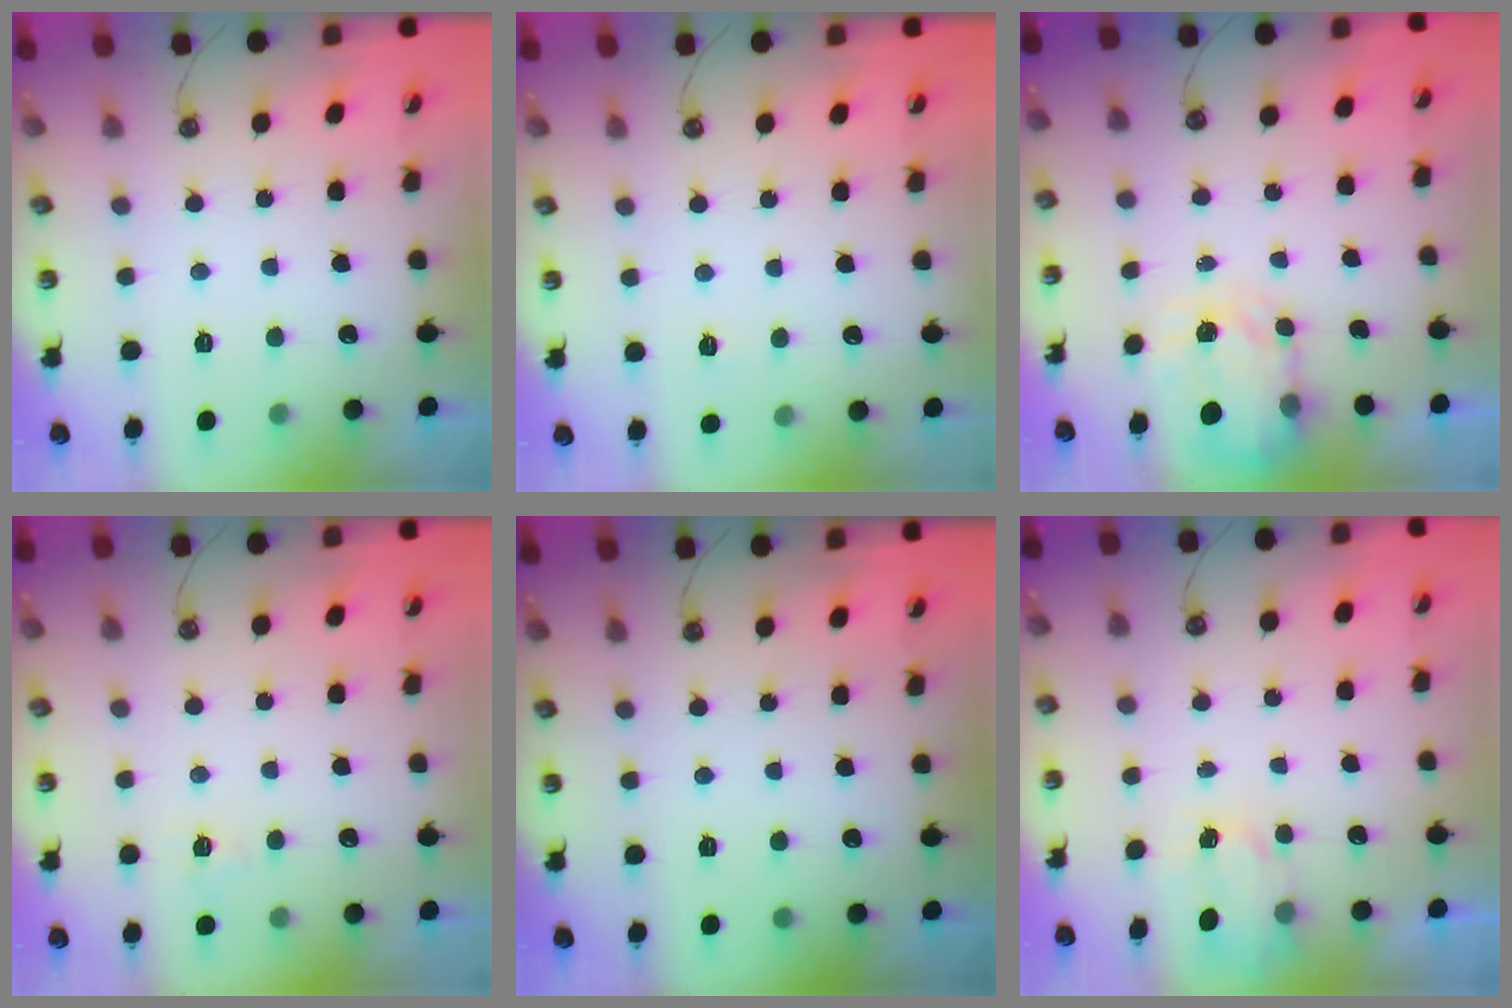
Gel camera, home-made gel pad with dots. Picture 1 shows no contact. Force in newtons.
{"total": 3.3, "press": 3.3, "slide": 0.4}
{"total": 3.7, "press": 3.7, "slide": 0.6}
{"total": 3.9, "press": 3.9, "slide": 0.4}
{"total": 0.0}
{"total": 2.6, "press": 2.6, "slide": 0.4}